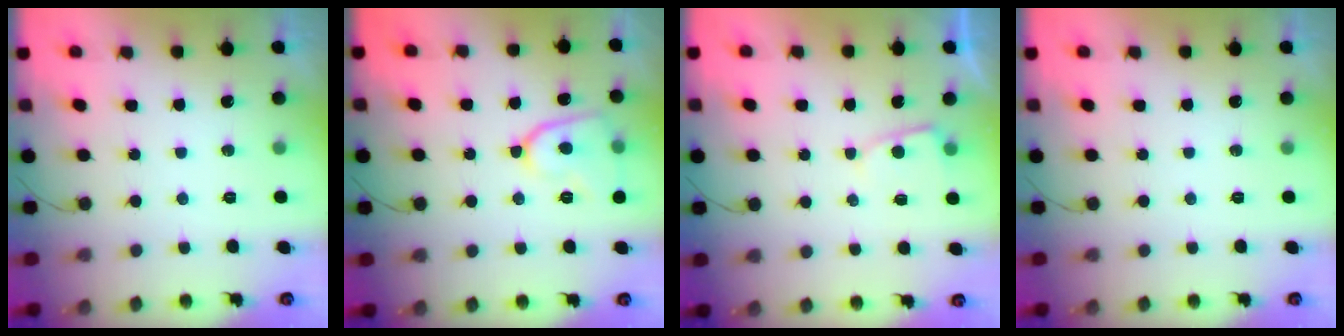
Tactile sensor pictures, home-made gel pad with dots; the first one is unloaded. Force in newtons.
{"total": 10.8, "press": 10.7, "slide": 1.3}
{"total": 2.6, "press": 2.6, "slide": 0.2}
{"total": 0.0}